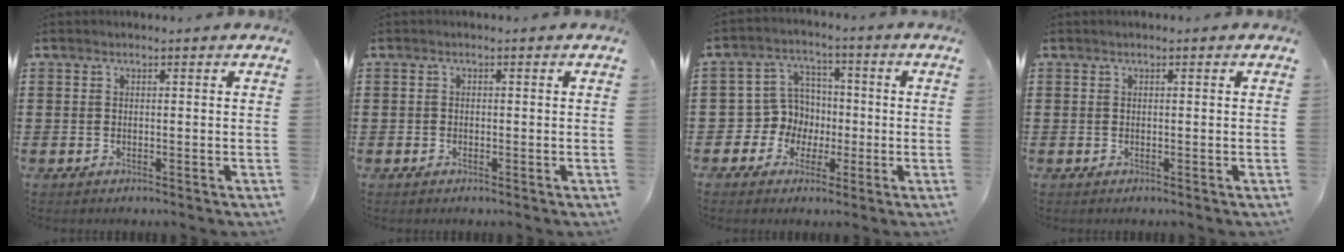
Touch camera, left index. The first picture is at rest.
{"total": 0.6, "force": [-0.4, 0.5, 0.1], "torque": [-0.004, 0.001, -0.009]}
{"total": 6.8, "force": [-0.5, 6.7, 1.4], "torque": [-0.063, 0.007, -0.009]}
{"total": 0.0}